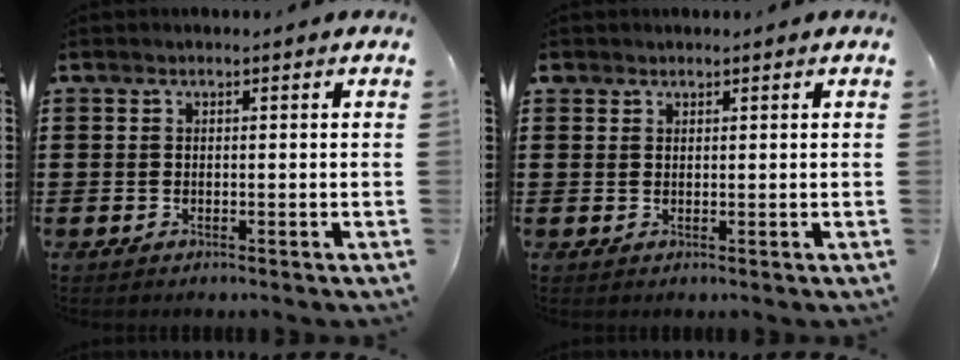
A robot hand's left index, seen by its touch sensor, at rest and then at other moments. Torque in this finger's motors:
{"motor_torque": [1.10, 1.04, 0.08, 0.01]}